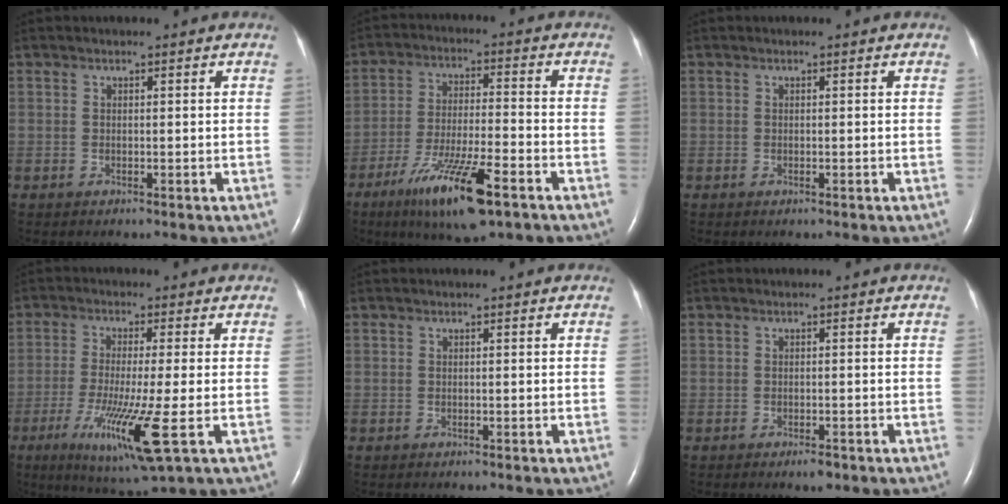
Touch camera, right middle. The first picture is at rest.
{"total": 13.4, "force": [-7.7, 1.9, 10.8], "torque": [-0.205, -0.027, -0.130]}
{"total": 0.0}
{"total": 11.3, "force": [-4.0, 0.0, 10.5], "torque": [-0.208, -0.042, -0.067]}
{"total": 0.0}
{"total": 1.4, "force": [-0.9, 0.4, 1.0], "torque": [-0.017, -0.002, -0.010]}